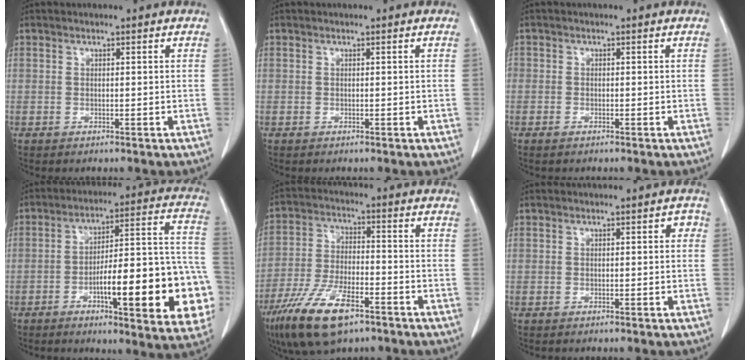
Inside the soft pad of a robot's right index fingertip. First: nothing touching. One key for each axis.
{"total": 0.0}
{"total": 1.3, "fx": -0.8, "fy": 0.8, "fz": 0.6, "tx": -0.011, "ty": 0.001, "tz": -0.015}
{"total": 23.1, "fx": -7.1, "fy": 4.6, "fz": 21.5, "tx": -0.224, "ty": 0.026, "tz": -0.088}
{"total": 13.0, "fx": -8.0, "fy": 4.1, "fz": 9.4, "tx": -0.189, "ty": -0.018, "tz": -0.144}
{"total": 1.7, "fx": 0.1, "fy": 0.9, "fz": 1.5, "tx": -0.012, "ty": 0.013, "tz": -0.004}